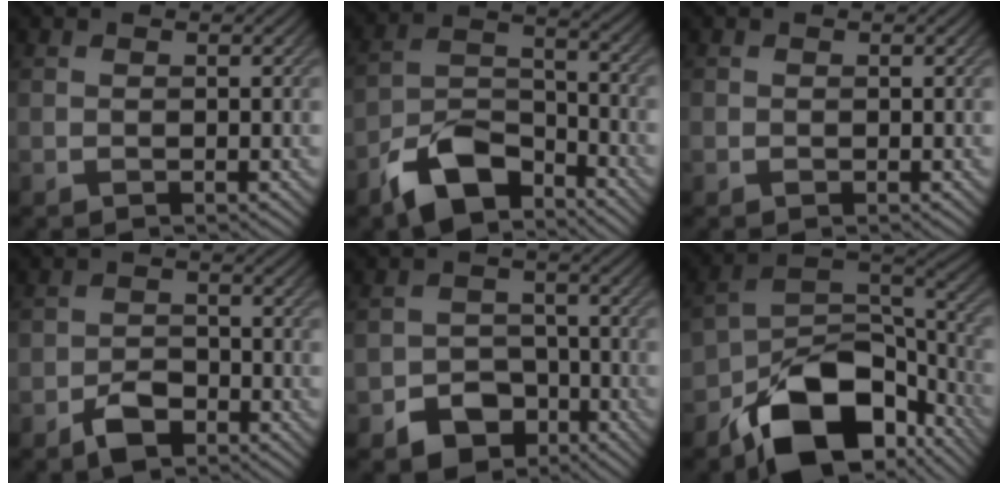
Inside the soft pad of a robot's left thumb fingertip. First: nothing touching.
{"total": 10.0, "force": [-7.1, 4.7, 5.3], "torque": [-0.098, -0.002, -0.147]}
{"total": 0.6, "force": [-0.3, 0.5, 0.1], "torque": [0.001, -0.004, -0.007]}
{"total": 4.0, "force": [-2.7, 2.3, 2.0], "torque": [-0.033, -0.002, -0.056]}
{"total": 5.8, "force": [-3.5, 4.0, 2.2], "torque": [-0.035, -0.004, -0.067]}
{"total": 16.1, "force": [-9.4, 9.0, 9.5], "torque": [-0.166, -0.029, -0.160]}